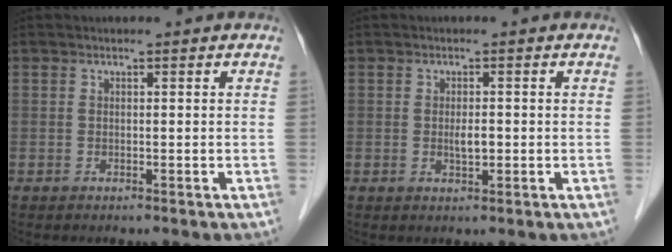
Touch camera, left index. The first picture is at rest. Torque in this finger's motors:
{"motor_torque": [0.54, 0.25, 0.01, 0.02]}